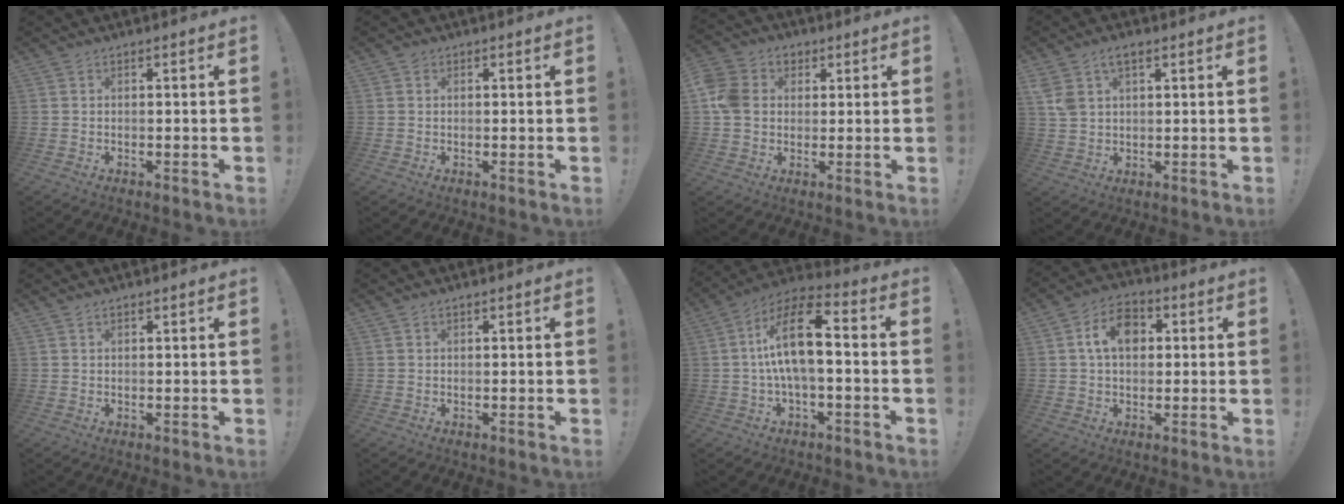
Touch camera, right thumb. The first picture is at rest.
{"total": 0.9, "force": [0.5, 0.7, 0.0], "torque": [0.008, -0.001, 0.006]}
{"total": 10.6, "force": [1.7, 9.0, 5.3], "torque": [-0.102, 0.008, 0.034]}
{"total": 6.4, "force": [2.9, 4.0, 4.1], "torque": [-0.075, -0.005, 0.055]}
{"total": 0.8, "force": [0.7, 0.3, 0.2], "torque": [-0.004, -0.001, 0.013]}
{"total": 0.6, "force": [0.5, 0.3, 0.2], "torque": [-0.003, -0.001, 0.009]}
{"total": 15.7, "force": [1.4, 6.3, 14.3], "torque": [-0.244, 0.003, 0.018]}
{"total": 10.7, "force": [2.7, 7.5, 7.1], "torque": [-0.107, 0.012, 0.048]}